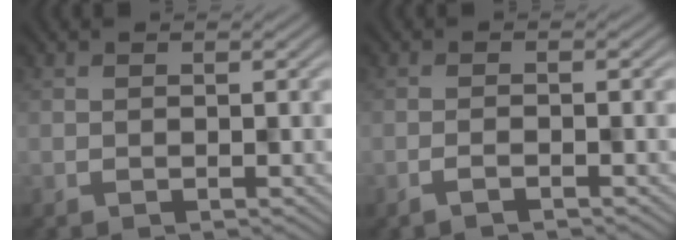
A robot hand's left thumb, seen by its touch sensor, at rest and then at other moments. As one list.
[{"total": 1.4, "force": [-1.2, 0.2, 0.8], "torque": [-0.006, 0.005, -0.023]}]